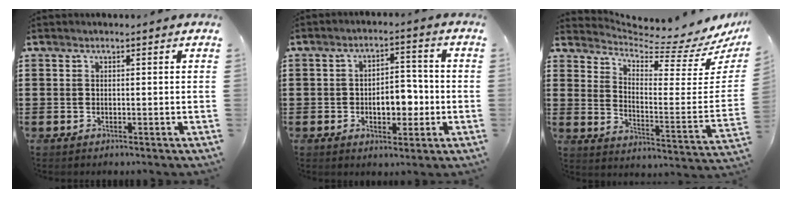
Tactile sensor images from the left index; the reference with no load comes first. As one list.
[{"total": 6.3, "force": [-1.4, 3.6, 5.0], "torque": [-0.075, 0.004, -0.032]}, {"total": 5.3, "force": [4.7, 0.3, 2.5], "torque": [-0.068, -0.053, 0.075]}]